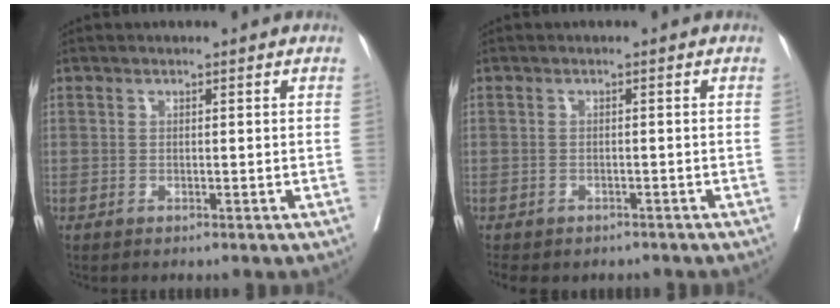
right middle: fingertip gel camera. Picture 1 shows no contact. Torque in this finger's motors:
{"motor_torque": [0.61, -0.52, 0.06, 0.02]}